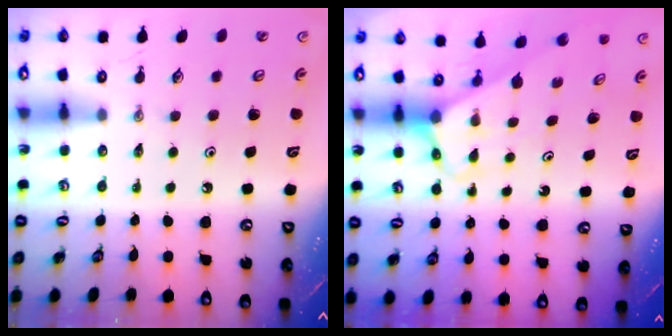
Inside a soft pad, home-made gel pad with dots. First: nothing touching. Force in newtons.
{"total": 3.0, "press": 3.0, "slide": 0.2}